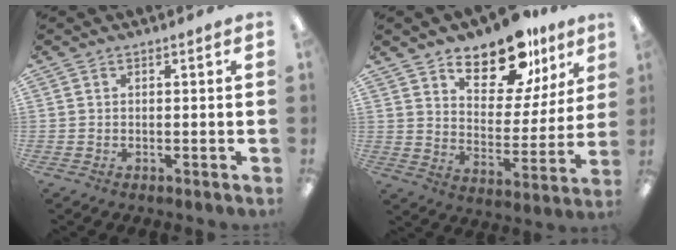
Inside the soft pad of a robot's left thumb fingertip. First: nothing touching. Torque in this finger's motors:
{"motor_torque": [0.46, 0.57, 1.30, -1.44, 0.06]}